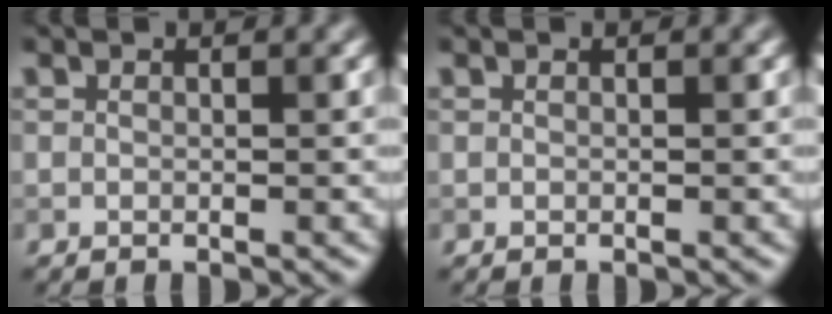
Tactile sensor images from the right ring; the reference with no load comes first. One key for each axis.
{"total": 0.0}